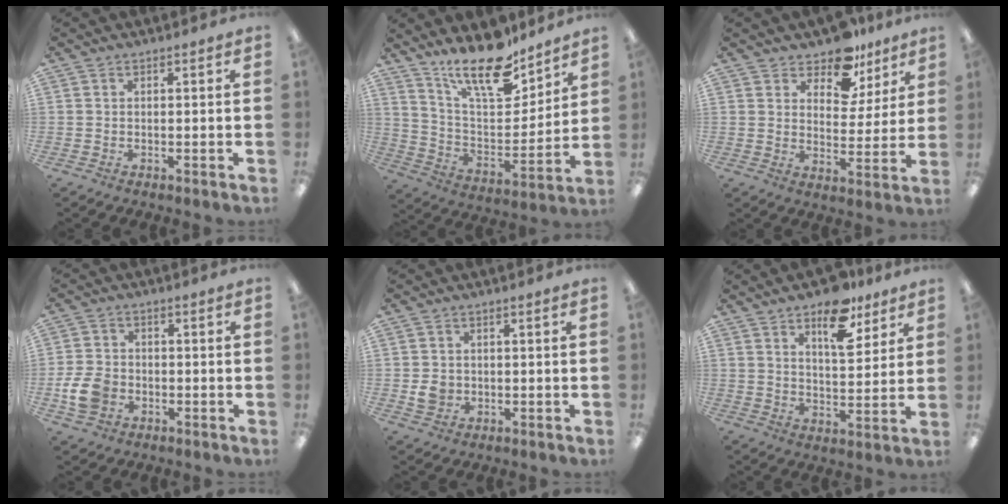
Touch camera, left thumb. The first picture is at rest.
{"total": 18.0, "force": [14.1, 6.3, 9.3], "torque": [-0.166, -0.094, 0.244]}
{"total": 10.9, "force": [8.7, 5.6, 3.2], "torque": [-0.056, -0.058, 0.162]}
{"total": 7.9, "force": [-2.4, 6.0, 4.6], "torque": [-0.105, 0.013, -0.043]}
{"total": 3.7, "force": [-0.4, 3.3, 1.7], "torque": [-0.021, 0.004, -0.007]}
{"total": 12.6, "force": [8.2, 5.9, 7.5], "torque": [-0.096, -0.040, 0.137]}